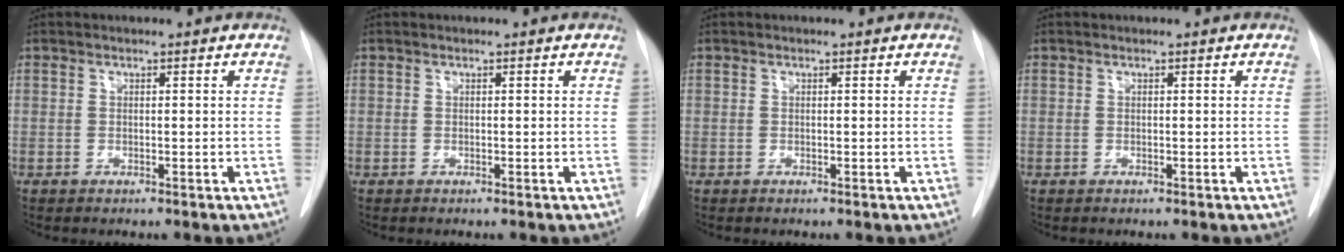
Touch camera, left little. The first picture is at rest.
{"total": 0.0}
{"total": 0.0}
{"total": 0.0}